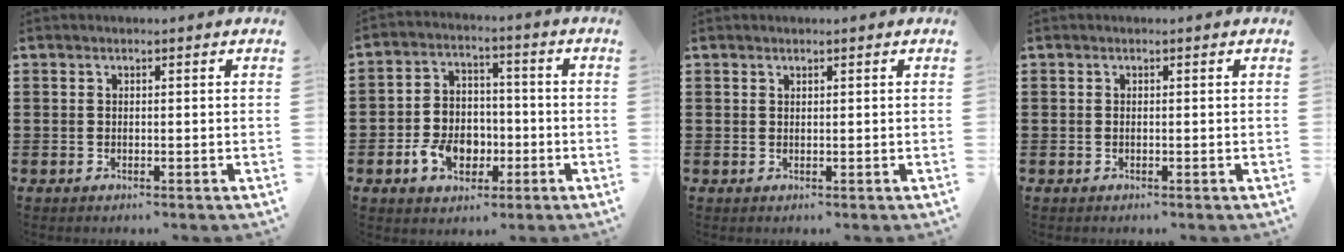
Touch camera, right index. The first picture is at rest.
{"total": 7.5, "force": [-2.7, 5.6, 4.2], "torque": [-0.096, 0.015, -0.050]}
{"total": 0.5, "force": [0.4, 0.2, 0.1], "torque": [-0.003, 0.002, 0.009]}
{"total": 0.0}